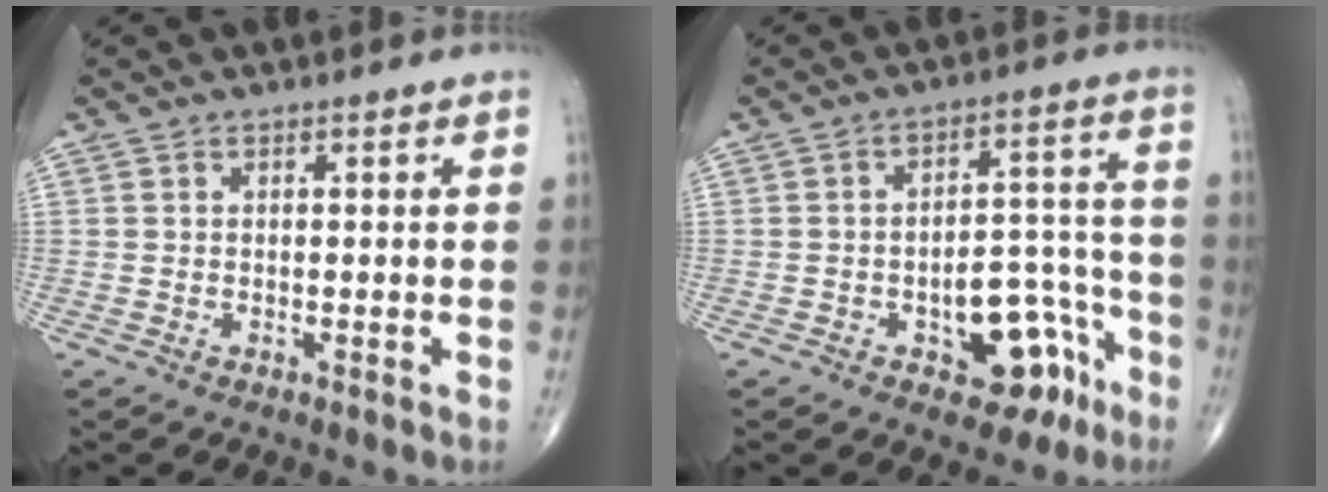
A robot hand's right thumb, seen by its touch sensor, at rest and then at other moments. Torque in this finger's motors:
{"motor_torque": [2.59, 2.41, 1.24, -0.76, 0.13]}